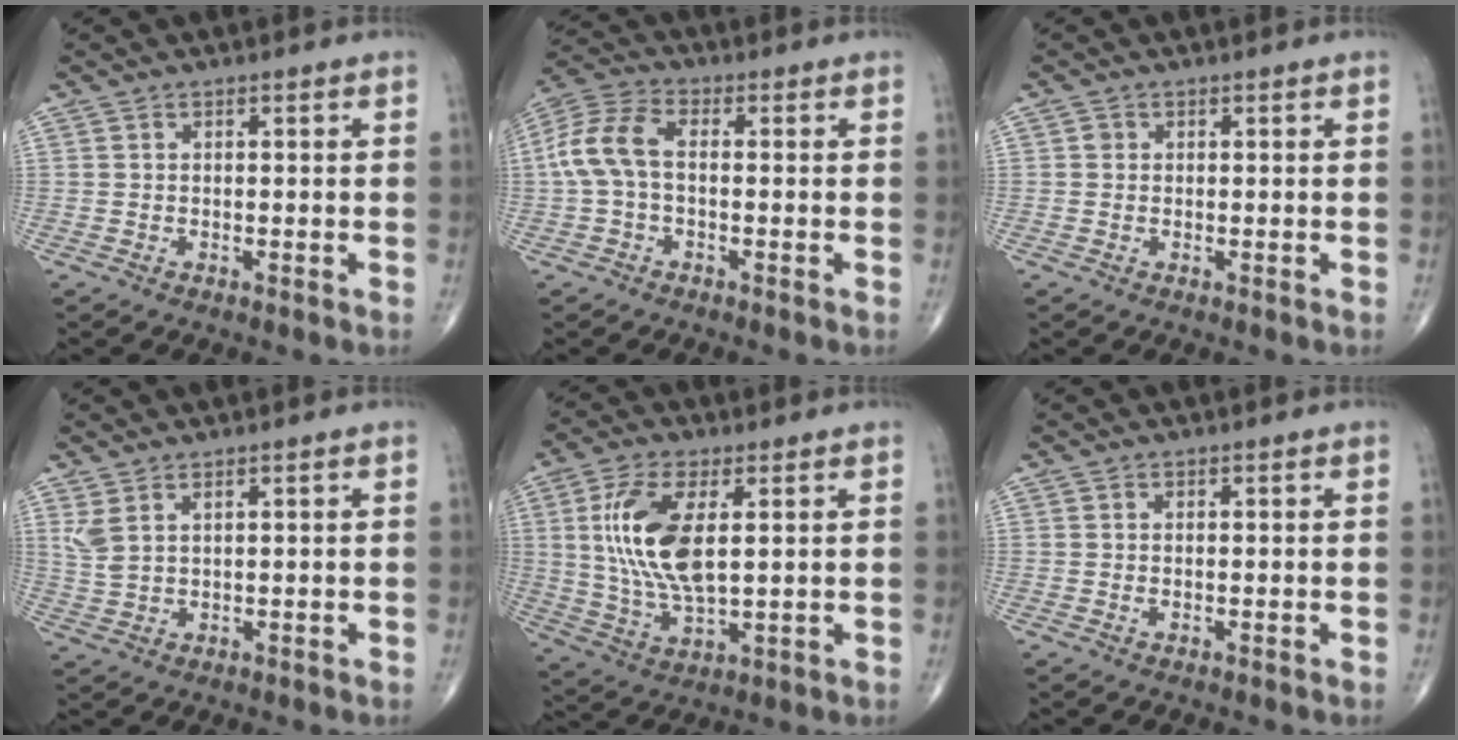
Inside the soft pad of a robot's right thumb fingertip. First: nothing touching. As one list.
[{"total": 8.9, "force": [-0.3, 5.1, 7.3], "torque": [-0.163, 0.029, -0.013]}, {"total": 0.7, "force": [0.1, 0.7, 0.2], "torque": [0.001, 0.001, 0.002]}, {"total": 3.6, "force": [1.9, 1.5, 2.7], "torque": [-0.061, -0.002, 0.050]}, {"total": 14.2, "force": [2.8, 6.1, 12.5], "torque": [-0.260, -0.013, 0.063]}, {"total": 0.6, "force": [0.0, 0.3, 0.5], "torque": [-0.012, 0.001, 0.002]}]